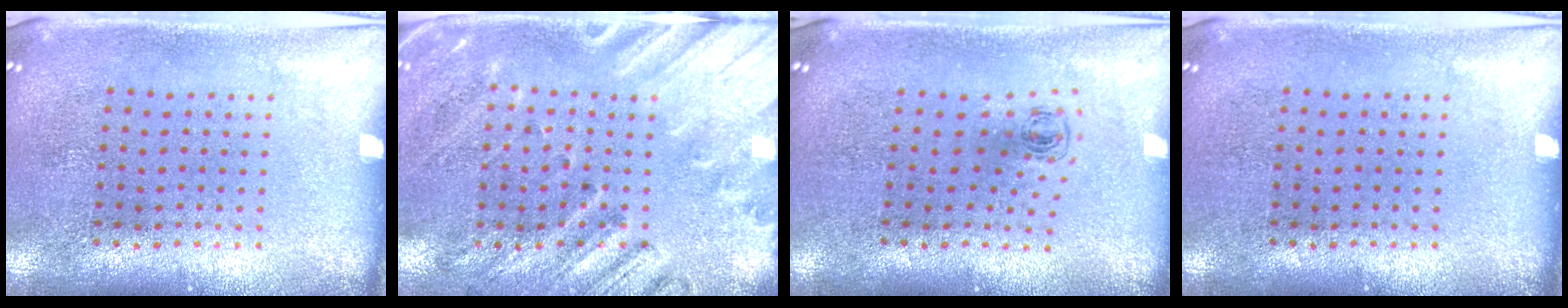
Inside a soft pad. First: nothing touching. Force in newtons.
{"total": 2.4, "press": 1.9, "slide": 1.5}
{"total": 0.5, "press": 0.3, "slide": 0.4}
{"total": 0.0}